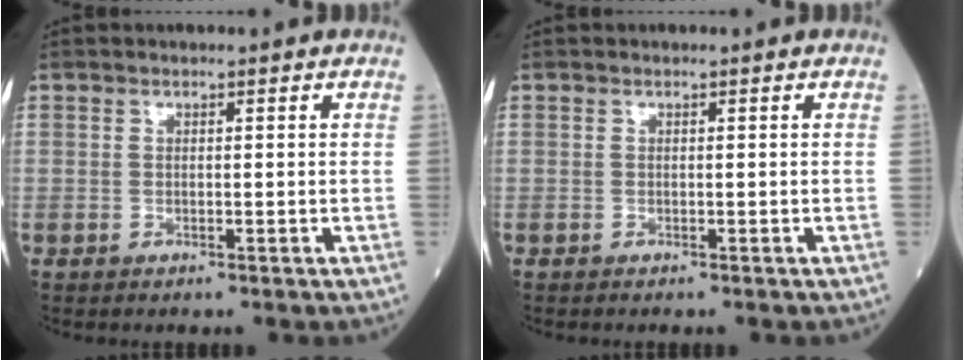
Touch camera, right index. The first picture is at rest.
{"total": 0.0}